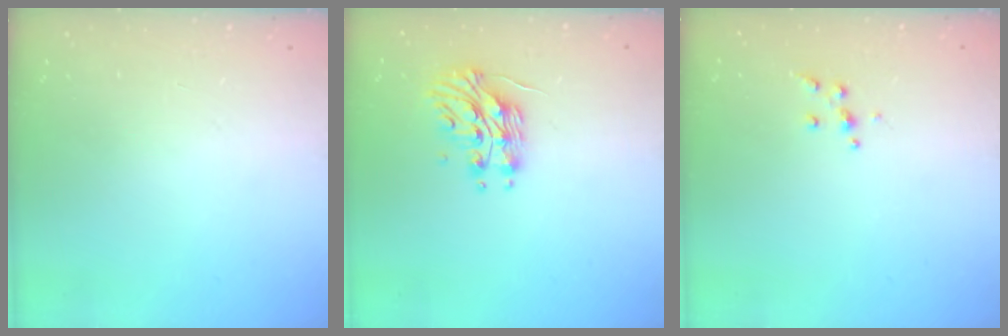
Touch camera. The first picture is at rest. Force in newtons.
{"total": 11.0, "press": 11.0, "slide": 0.9}
{"total": 4.8, "press": 4.8, "slide": 0.6}